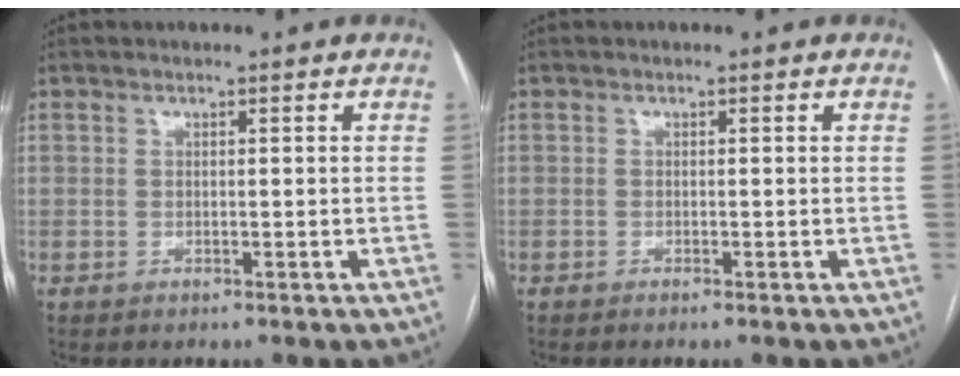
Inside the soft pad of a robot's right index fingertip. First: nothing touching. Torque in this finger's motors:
{"motor_torque": [-0.02, 0.03, -0.04, 0.01]}